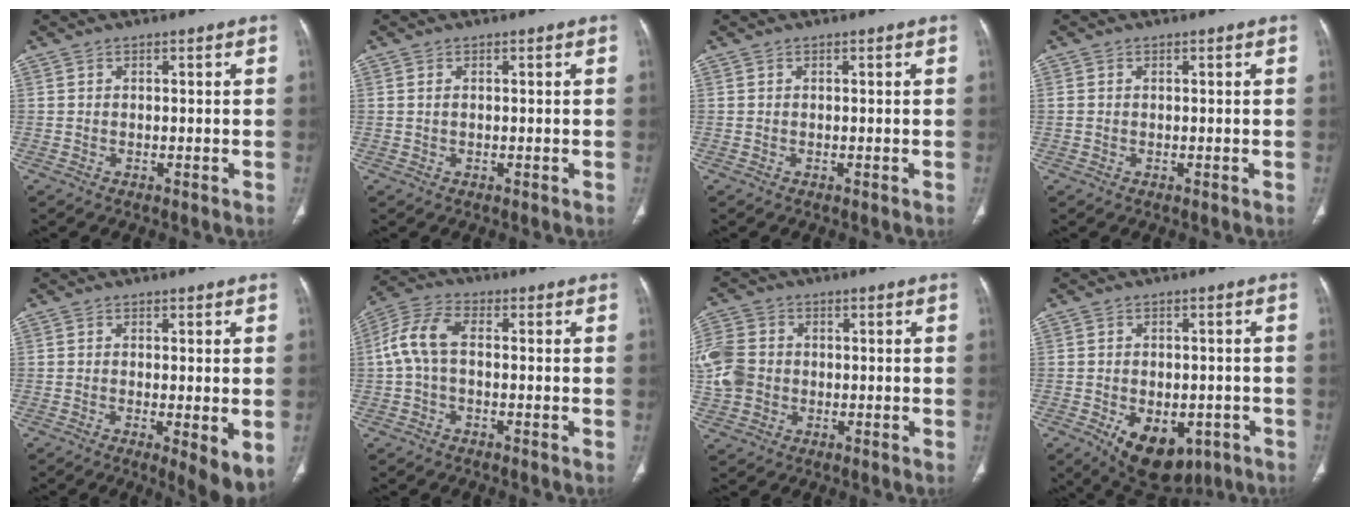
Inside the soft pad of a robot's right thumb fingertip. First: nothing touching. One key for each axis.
{"total": 0.6, "fx": 0.1, "fy": 0.3, "fz": 0.5, "tx": -0.014, "ty": -0.001, "tz": 0.004}
{"total": 0.0}
{"total": 0.6, "fx": 0.0, "fy": 0.4, "fz": 0.3, "tx": -0.009, "ty": 0.004, "tz": 0.002}
{"total": 6.4, "fx": -1.3, "fy": 1.4, "fz": 6.1, "tx": -0.095, "ty": -0.022, "tz": -0.020}
{"total": 7.4, "fx": -0.1, "fy": 3.9, "fz": 6.2, "tx": -0.137, "ty": 0.024, "tz": -0.010}
{"total": 10.3, "fx": -0.6, "fy": 8.6, "fz": 5.6, "tx": -0.129, "ty": 0.013, "tz": -0.011}
{"total": 12.5, "fx": -5.5, "fy": 7.6, "fz": 8.3, "tx": -0.102, "ty": 0.006, "tz": -0.063}